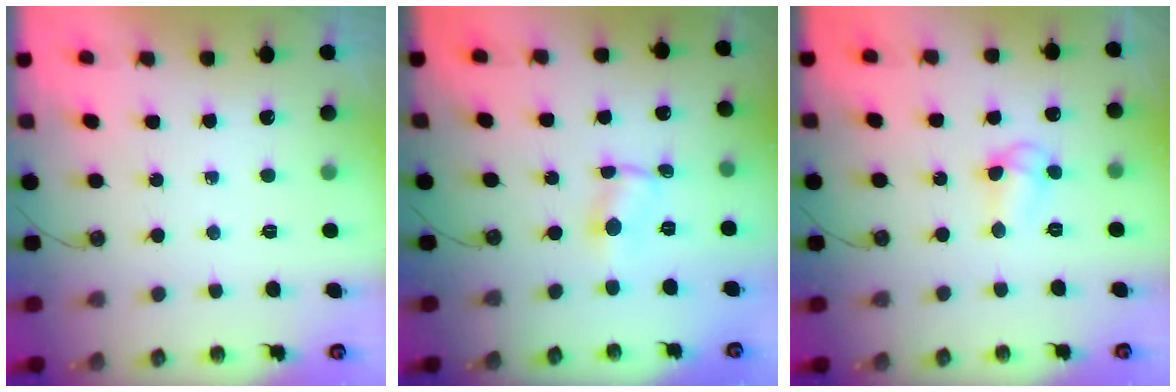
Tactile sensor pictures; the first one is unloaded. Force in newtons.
{"total": 1.1, "press": 1.0, "slide": 0.2}
{"total": 6.0, "press": 6.0, "slide": 0.4}